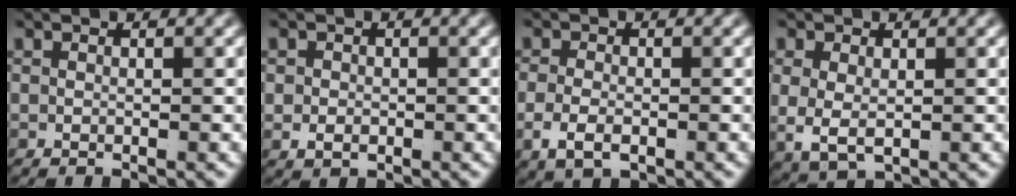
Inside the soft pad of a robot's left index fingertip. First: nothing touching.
{"total": 1.5, "force": [-0.2, 1.2, 0.8], "torque": [-0.015, -0.009, 0.005]}
{"total": 2.9, "force": [-1.2, 1.8, 1.9], "torque": [-0.041, -0.015, -0.009]}
{"total": 4.1, "force": [-0.1, 3.2, 2.6], "torque": [-0.075, -0.025, 0.015]}